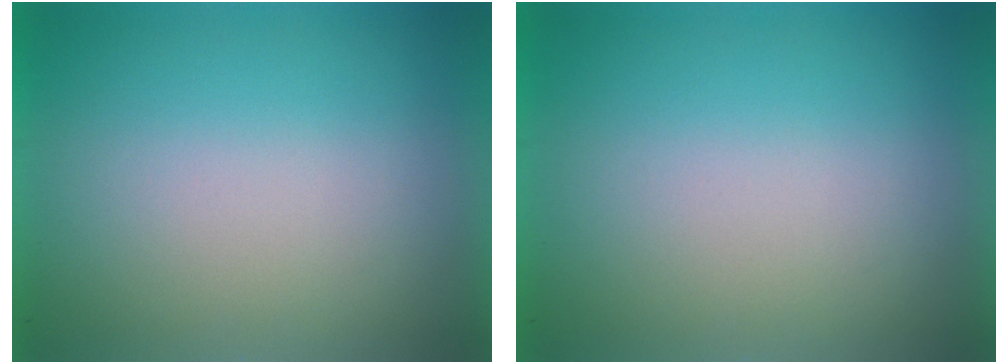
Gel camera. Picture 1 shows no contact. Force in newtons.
{"total": 0.0}